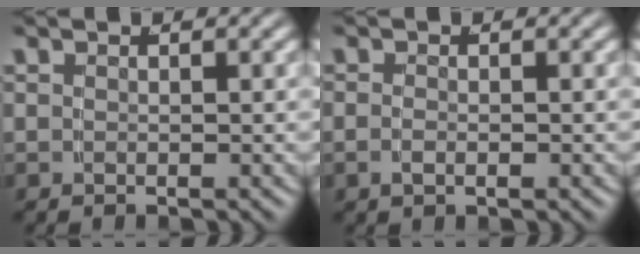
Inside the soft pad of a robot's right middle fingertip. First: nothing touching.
{"total": 1.0, "force": [-0.5, 0.3, 0.8], "torque": [-0.017, -0.003, -0.007]}